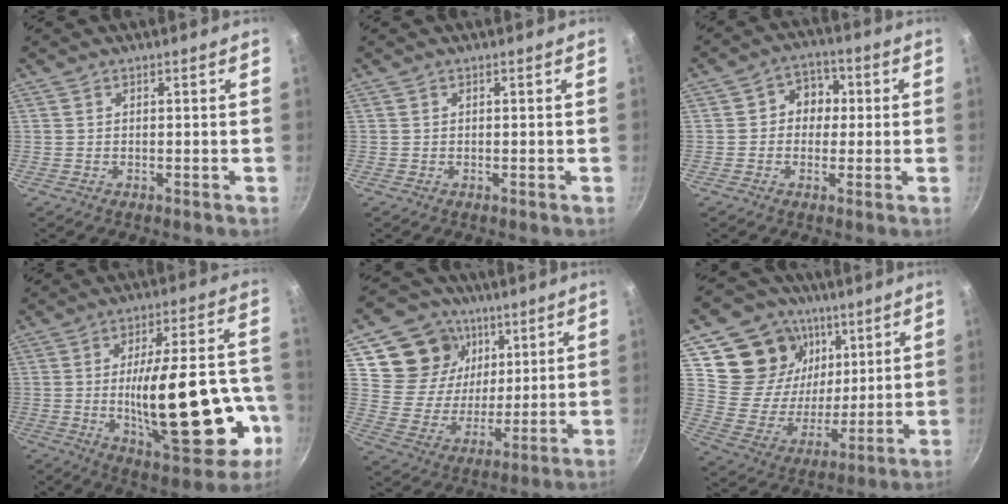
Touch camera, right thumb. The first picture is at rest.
{"total": 0.0}
{"total": 6.3, "force": [0.3, 5.5, 3.1], "torque": [0.002, 0.012, -0.006]}
{"total": 25.3, "force": [-5.6, 9.7, 22.7], "torque": [-0.311, 0.022, -0.062]}
{"total": 15.8, "force": [7.5, 12.9, 5.2], "torque": [-0.062, -0.039, 0.131]}
{"total": 18.9, "force": [9.2, 15.0, 7.1], "torque": [-0.085, -0.055, 0.160]}